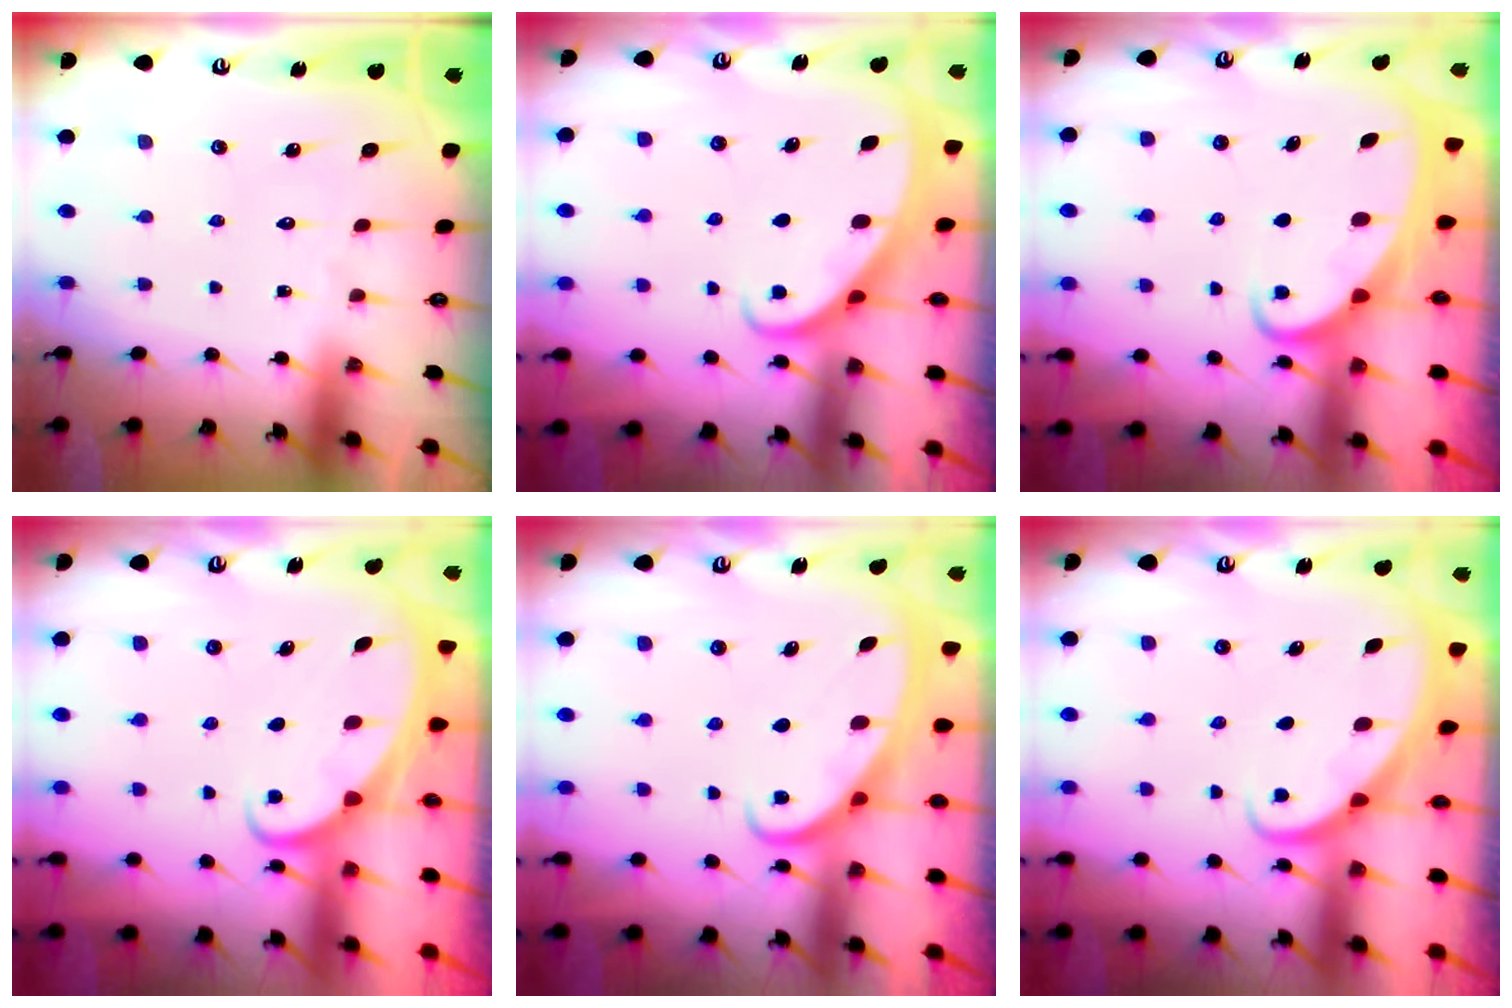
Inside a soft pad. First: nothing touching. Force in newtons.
{"total": 2.2, "press": 2.2, "slide": 0.2}
{"total": 2.7, "press": 2.7, "slide": 0.4}
{"total": 2.4, "press": 2.4, "slide": 0.3}
{"total": 2.6, "press": 2.5, "slide": 0.4}
{"total": 2.3, "press": 2.3, "slide": 0.1}